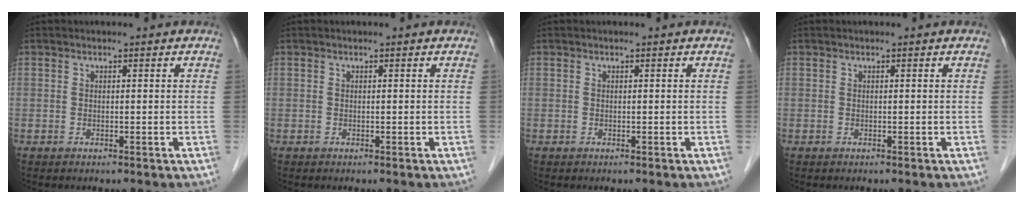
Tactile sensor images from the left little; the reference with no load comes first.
{"total": 0.0}
{"total": 0.0}
{"total": 0.0}